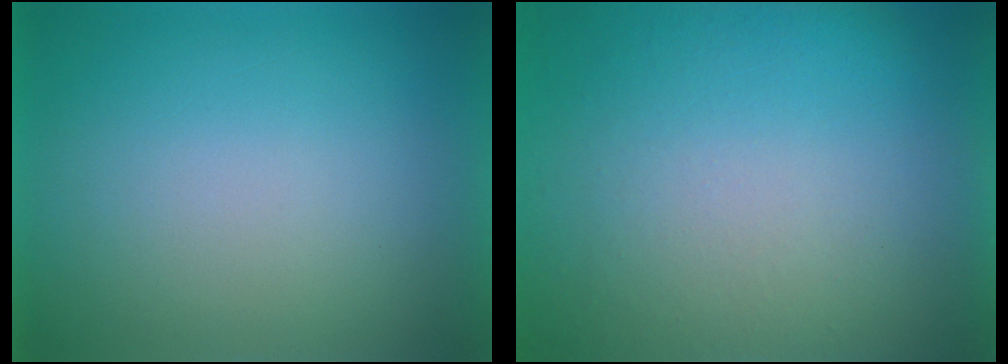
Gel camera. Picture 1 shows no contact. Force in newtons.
{"total": 5.8}